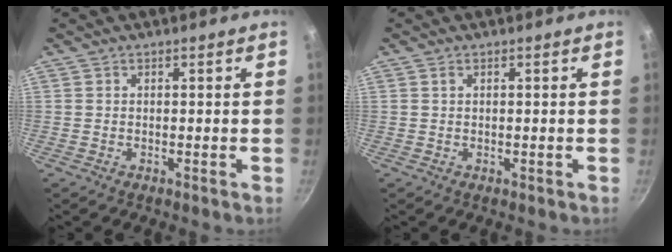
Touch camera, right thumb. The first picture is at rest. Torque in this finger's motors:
{"motor_torque": [0.11, -0.44, 0.08, -0.32, 0.01]}